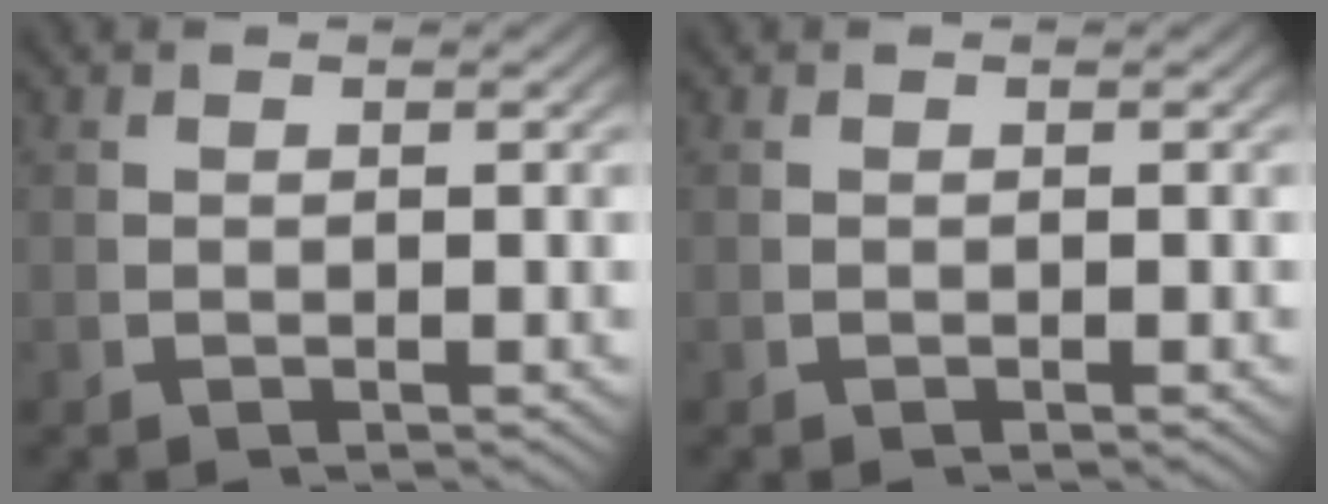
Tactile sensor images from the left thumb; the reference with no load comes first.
{"total": 0.0}